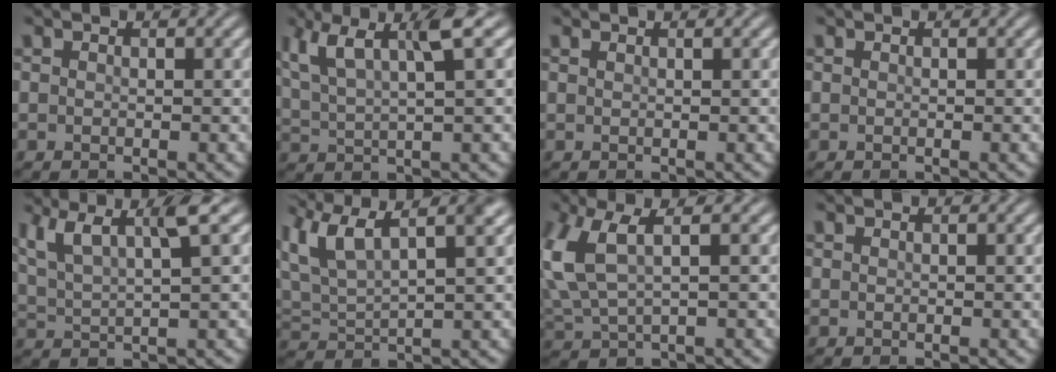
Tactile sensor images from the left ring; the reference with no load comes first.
{"total": 6.3, "force": [3.2, 1.4, 5.2], "torque": [-0.097, 0.013, 0.062]}
{"total": 0.7, "force": [0.5, 0.2, 0.4], "torque": [-0.005, -0.002, 0.004]}
{"total": 0.0}
{"total": 6.0, "force": [3.4, 1.3, 4.7], "torque": [-0.088, 0.015, 0.067]}
{"total": 10.9, "force": [6.4, 4.0, 7.9], "torque": [-0.158, 0.044, 0.096]}
{"total": 6.3, "force": [1.7, 2.8, 5.4], "torque": [-0.146, 0.006, 0.037]}
{"total": 0.0}